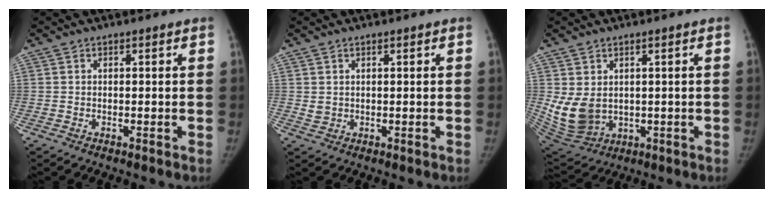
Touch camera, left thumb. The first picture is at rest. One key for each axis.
{"total": 1.5, "fx": 0.7, "fy": 0.9, "fz": 0.8, "tx": -0.010, "ty": -0.006, "tz": 0.019}
{"total": 9.4, "fx": 0.8, "fy": 7.1, "fz": 6.1, "tx": -0.116, "ty": -0.016, "tz": 0.041}